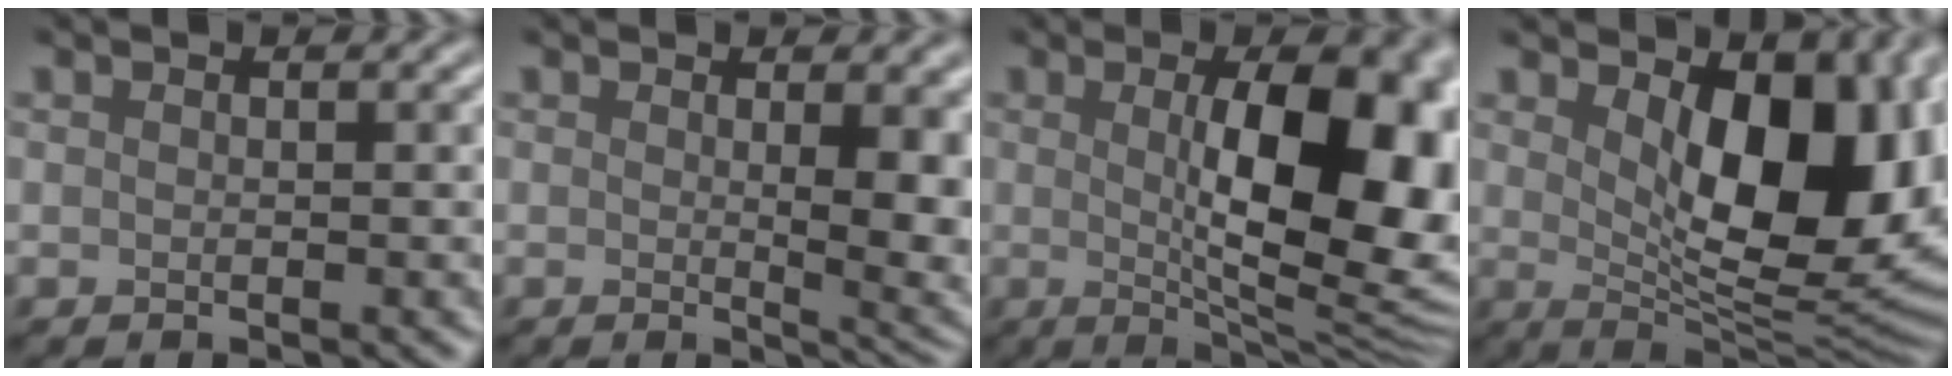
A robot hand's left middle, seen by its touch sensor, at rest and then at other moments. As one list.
[{"total": 5.6, "force": [0.5, 1.6, 5.3], "torque": [-0.058, -0.008, 0.015]}, {"total": 13.3, "force": [0.9, 4.7, 12.4], "torque": [-0.153, -0.001, 0.014]}, {"total": 12.3, "force": [2.5, 6.2, 10.3], "torque": [-0.125, -0.012, 0.047]}]